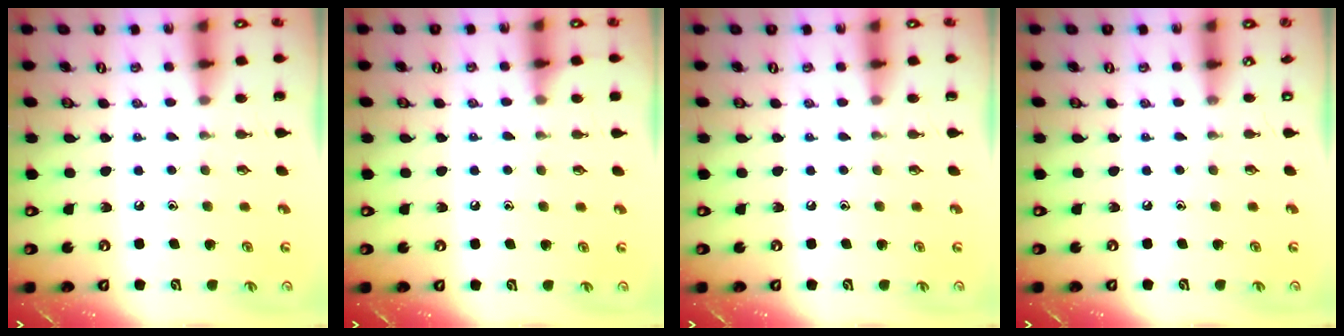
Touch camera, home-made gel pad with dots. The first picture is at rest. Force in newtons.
{"total": 3.7, "press": 3.6, "slide": 0.5}
{"total": 0.0}
{"total": 0.0}